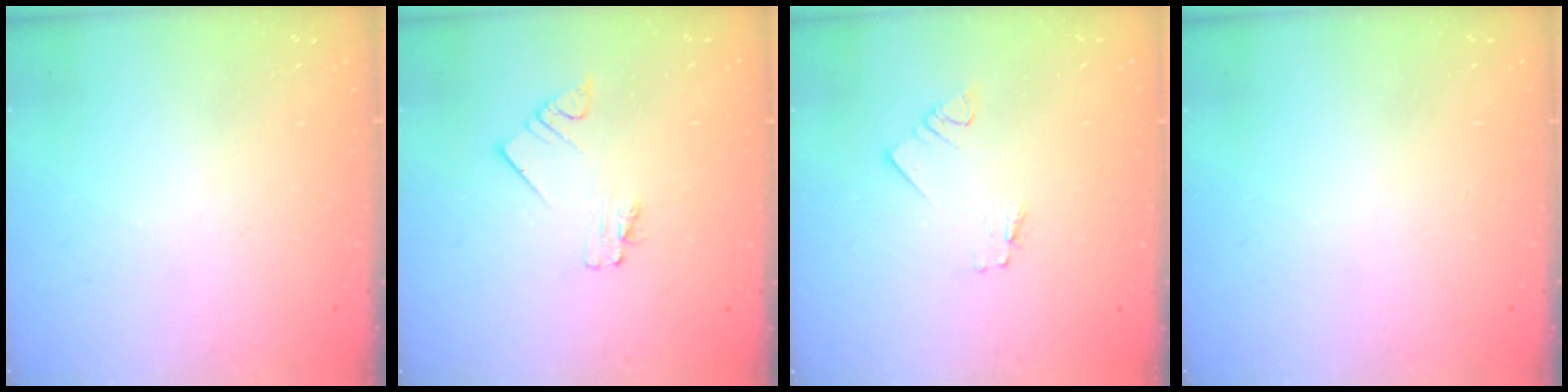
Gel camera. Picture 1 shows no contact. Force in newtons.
{"total": 2.0, "press": 2.0, "slide": 0.3}
{"total": 1.2, "press": 1.2, "slide": 0.1}
{"total": 0.0}